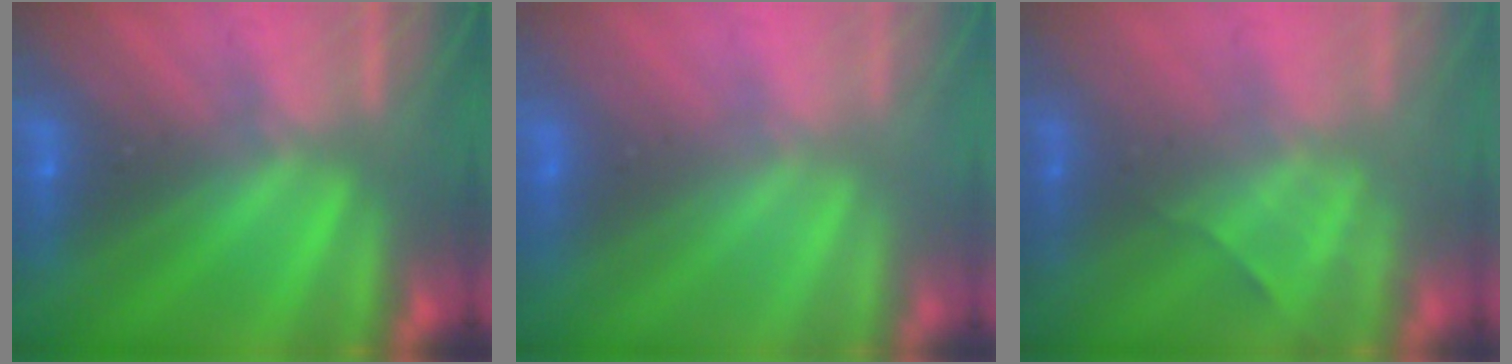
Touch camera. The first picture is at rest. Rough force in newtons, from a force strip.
{"total": 2.8}
{"total": 2.4}